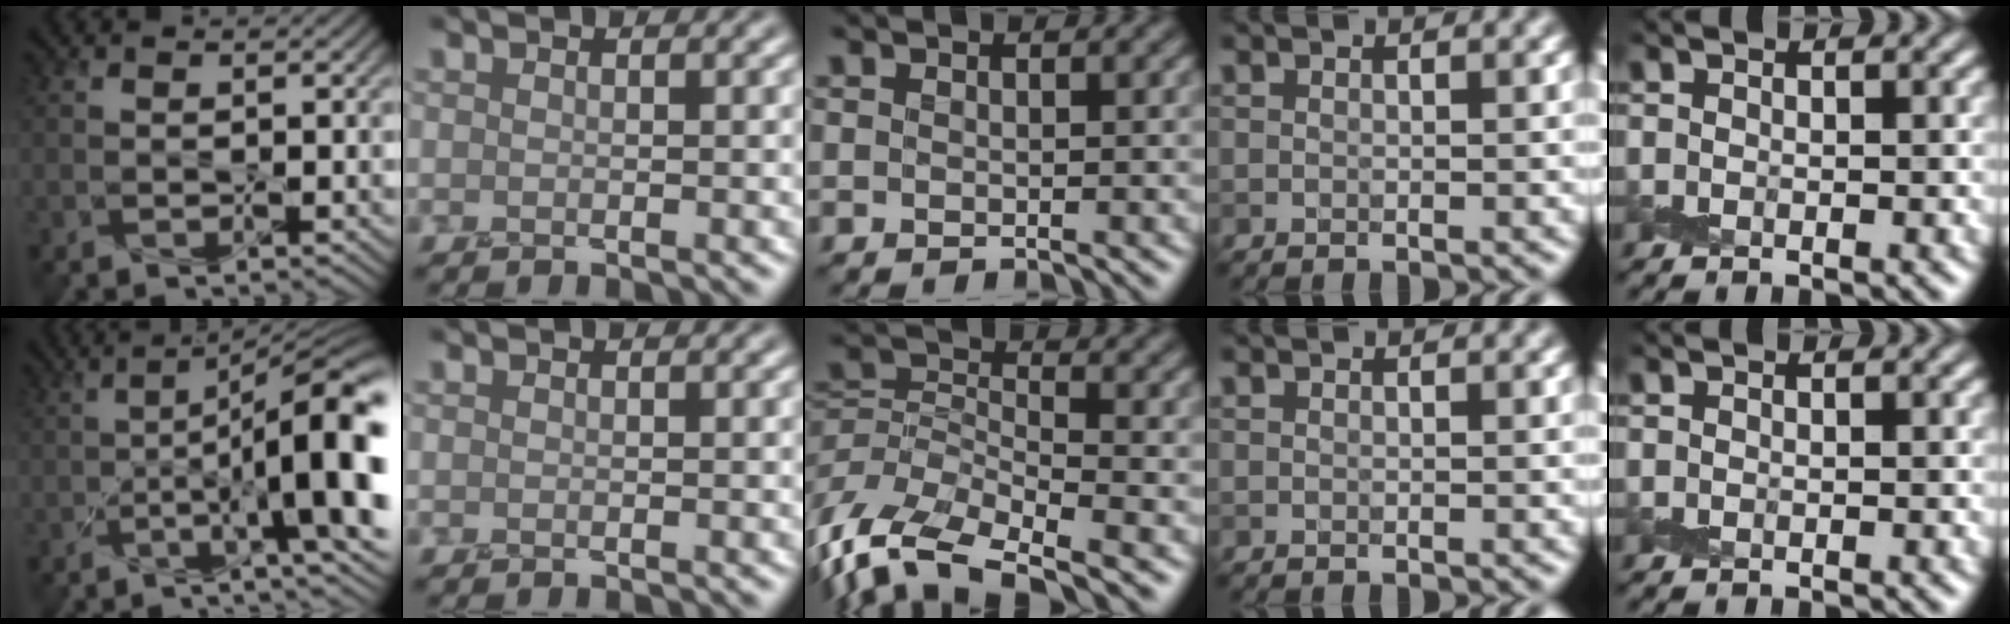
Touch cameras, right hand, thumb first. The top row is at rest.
{"thumb": {"total": 13.1, "force": [-1.5, 3.2, 12.6], "torque": [-0.177, 0.004, -0.032]}, "middle": {"total": 8.2, "force": [-5.8, 3.0, 4.9], "torque": [-0.100, -0.008, -0.123]}}